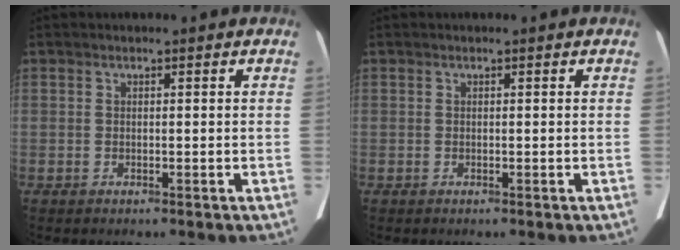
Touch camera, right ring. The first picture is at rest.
{"total": 0.0}